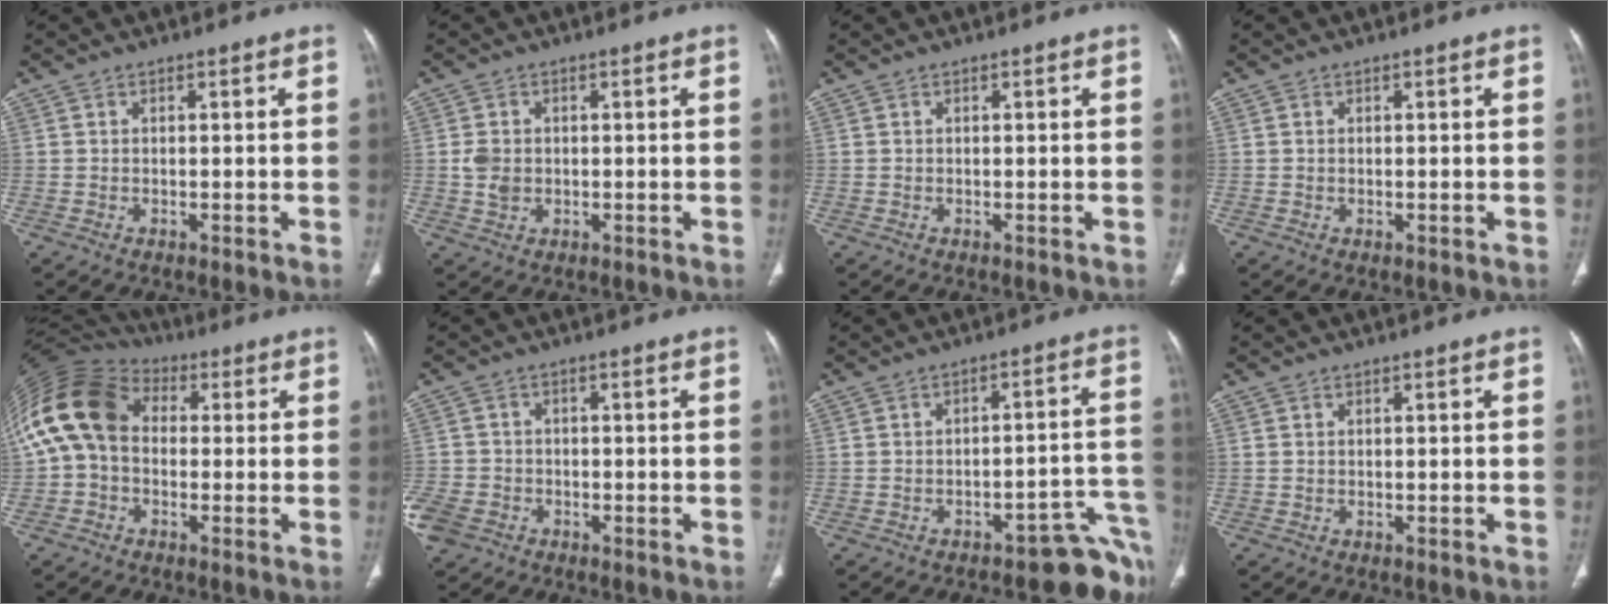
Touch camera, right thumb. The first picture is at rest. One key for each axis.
{"total": 3.3, "fx": -0.1, "fy": 2.7, "fz": 2.0, "tx": -0.034, "ty": 0.001, "tz": 0.002}
{"total": 0.0}
{"total": 0.0}
{"total": 15.7, "fx": 0.9, "fy": 11.6, "fz": 10.6, "tx": -0.215, "ty": 0.043, "tz": 0.005}
{"total": 6.8, "fx": -3.2, "fy": 5.5, "fz": 2.6, "tx": -0.070, "ty": 0.014, "tz": -0.055}
{"total": 9.4, "fx": -7.9, "fy": 3.1, "fz": 4.0, "tx": 0.000, "ty": 0.092, "tz": -0.100}
{"total": 0.0}